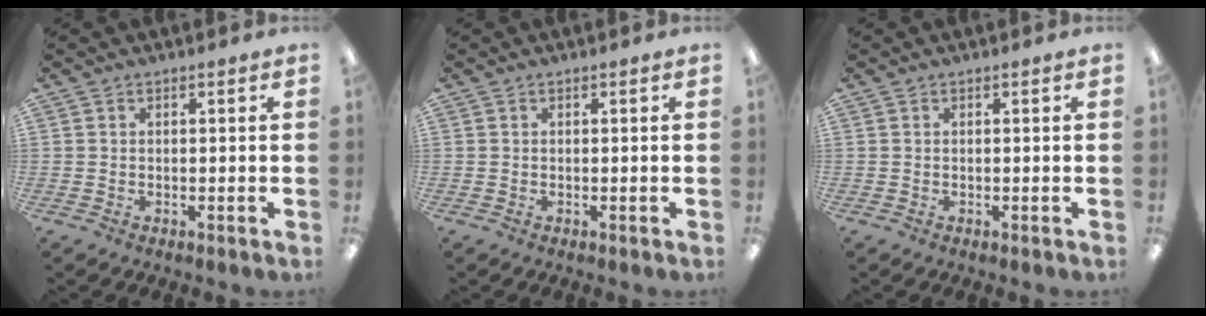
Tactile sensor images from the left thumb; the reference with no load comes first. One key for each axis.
{"total": 0.0}
{"total": 0.0}